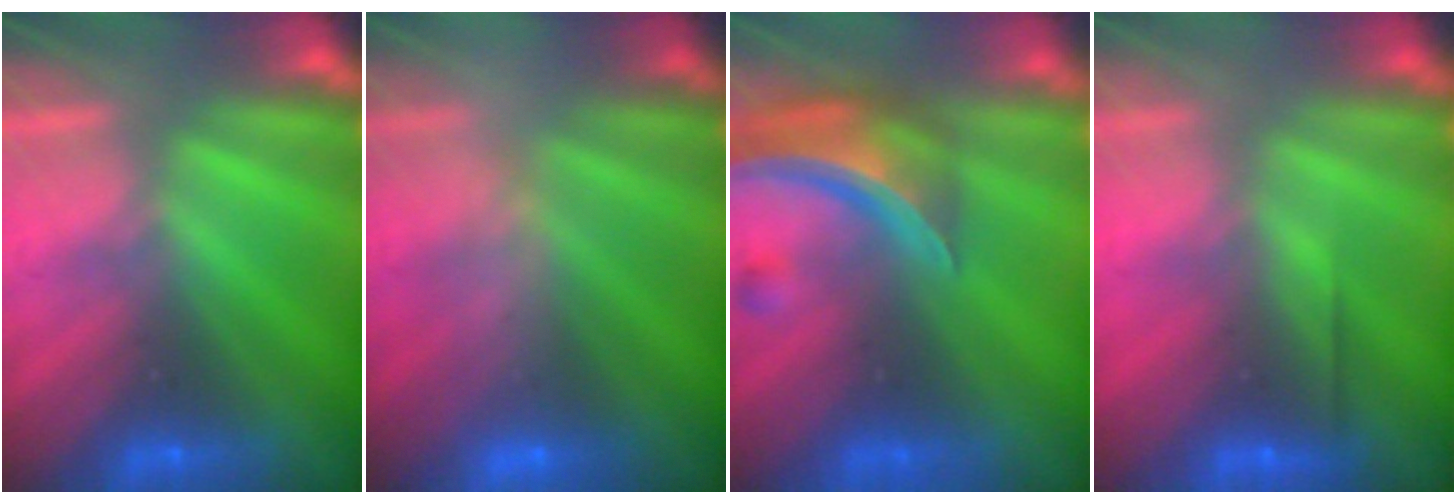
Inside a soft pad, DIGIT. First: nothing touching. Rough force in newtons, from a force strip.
{"total": 2.6}
{"total": 7.8}
{"total": 2.6}